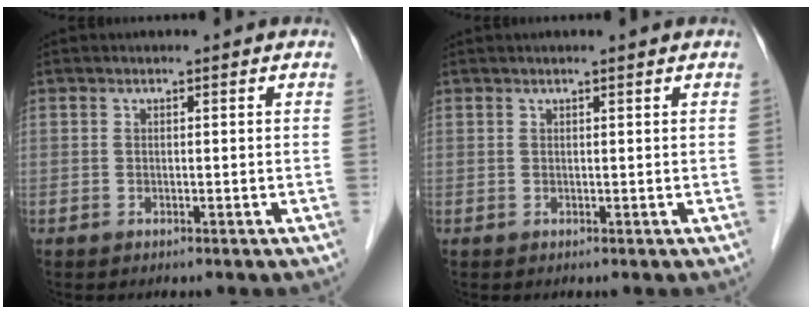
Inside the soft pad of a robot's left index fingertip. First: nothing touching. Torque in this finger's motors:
{"motor_torque": [0.13, -0.31, -0.03, 0.03]}